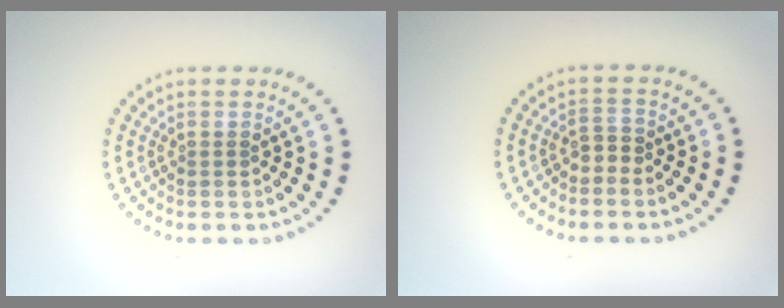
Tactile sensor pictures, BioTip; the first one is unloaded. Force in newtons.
{"total": 1.1, "press": 0.8, "slide": 0.8}